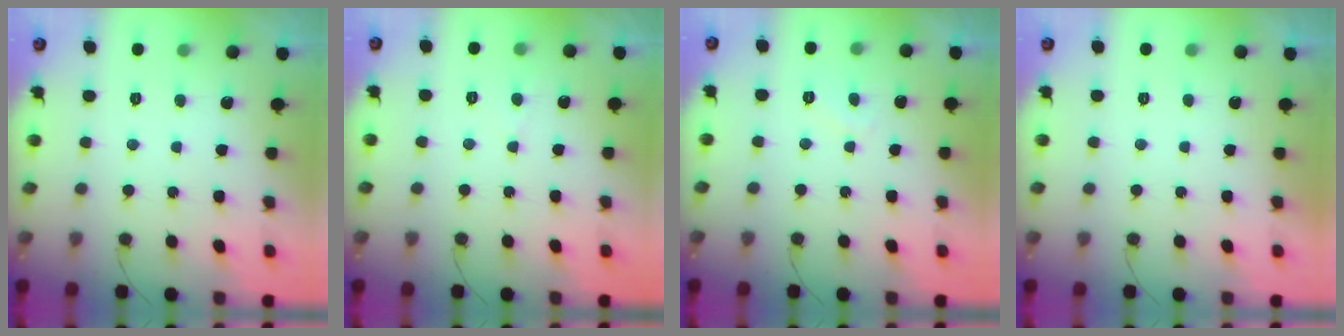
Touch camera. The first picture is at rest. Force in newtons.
{"total": 2.4, "press": 2.4, "slide": 0.4}
{"total": 1.8, "press": 1.7, "slide": 0.6}
{"total": 2.4, "press": 2.3, "slide": 0.4}